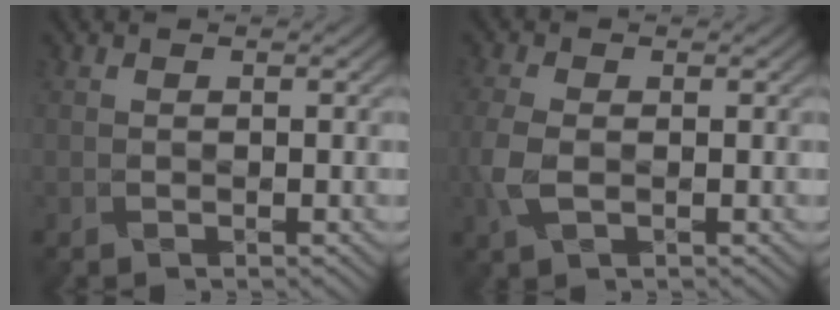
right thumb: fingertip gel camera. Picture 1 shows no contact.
{"total": 3.3, "force": [-0.8, 1.9, 2.5], "torque": [-0.078, -0.007, -0.018]}